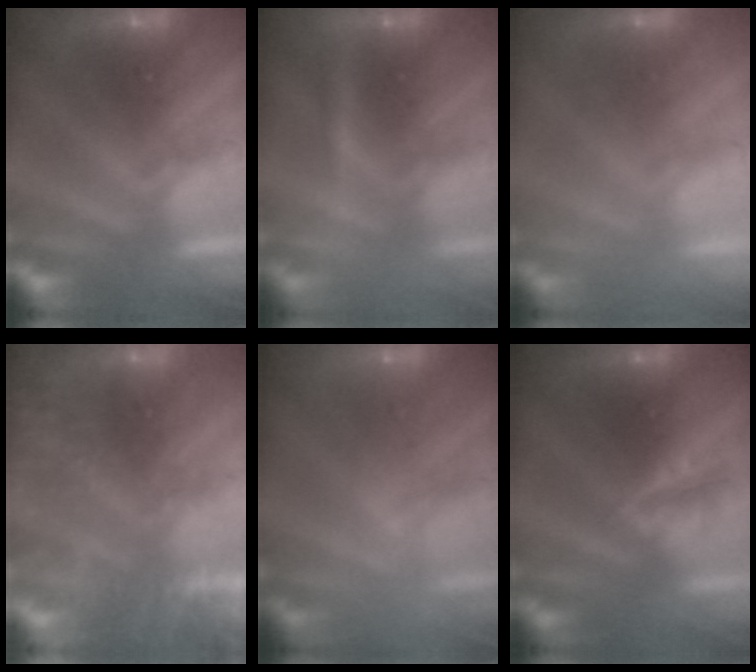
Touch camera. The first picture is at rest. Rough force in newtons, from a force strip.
{"total": 2.0}
{"total": 2.3}
{"total": 7.5}
{"total": 2.4}
{"total": 4.6}